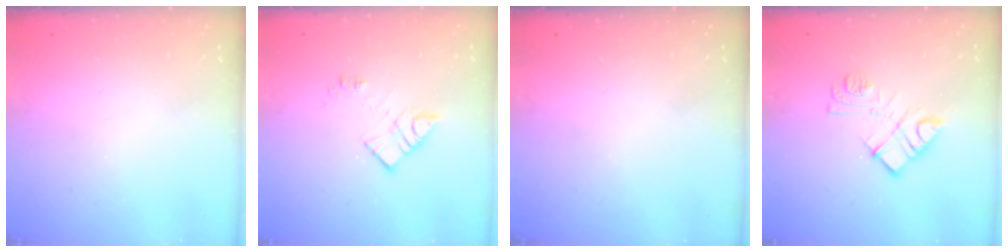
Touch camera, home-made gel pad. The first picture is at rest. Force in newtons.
{"total": 10.1, "press": 10.1, "slide": 0.6}
{"total": 0.0}
{"total": 11.1, "press": 11.1, "slide": 0.5}